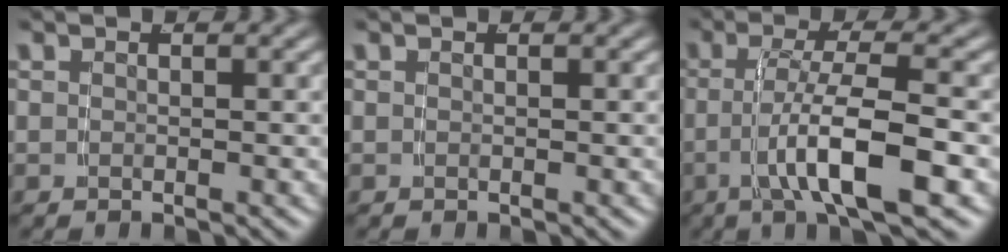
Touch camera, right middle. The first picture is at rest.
{"total": 0.0}
{"total": 6.4, "force": [-2.1, 0.9, 5.9], "torque": [-0.104, -0.004, -0.033]}